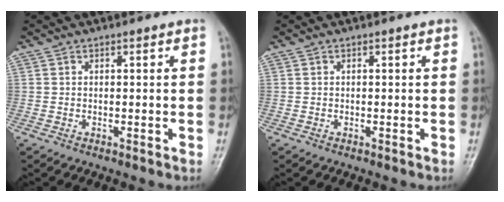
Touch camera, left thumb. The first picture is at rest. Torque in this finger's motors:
{"motor_torque": [-0.02, 0.02, 0.00, 0.00, 0.00]}